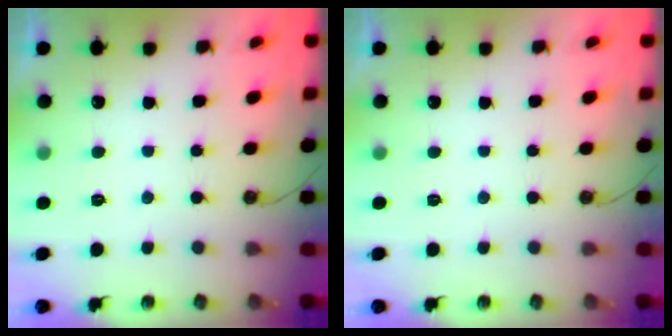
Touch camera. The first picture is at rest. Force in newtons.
{"total": 0.0}